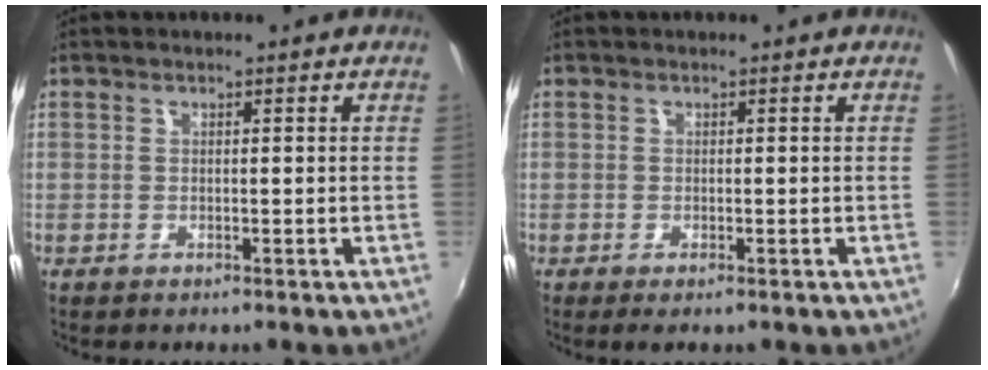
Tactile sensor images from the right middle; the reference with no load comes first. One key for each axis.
{"total": 1.1, "fx": -0.8, "fy": 0.3, "fz": 0.7, "tx": -0.013, "ty": -0.005, "tz": -0.013}